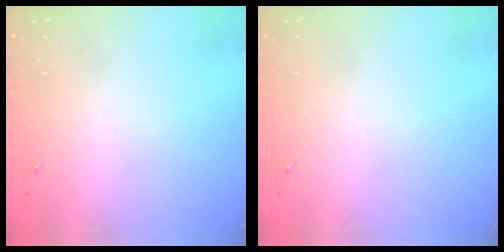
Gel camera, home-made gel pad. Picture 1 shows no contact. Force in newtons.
{"total": 0.0}